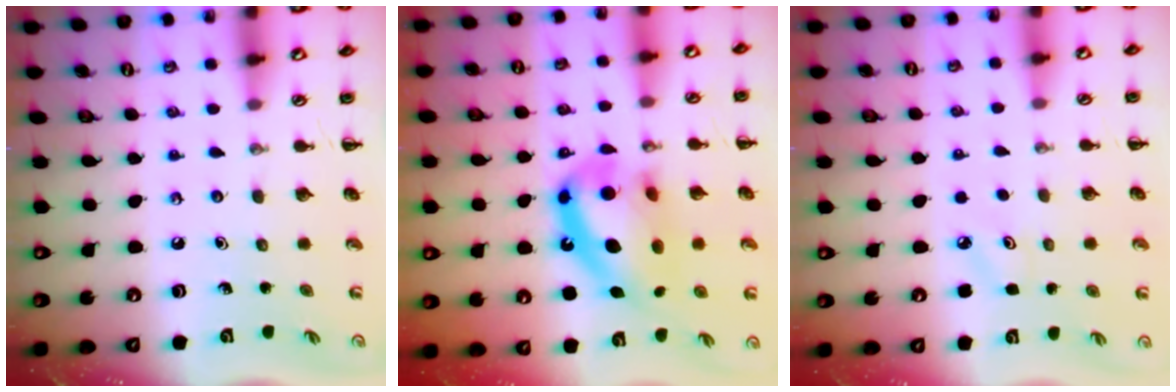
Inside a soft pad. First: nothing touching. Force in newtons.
{"total": 17.7, "press": 17.3, "slide": 3.8}
{"total": 5.8, "press": 5.6, "slide": 1.5}